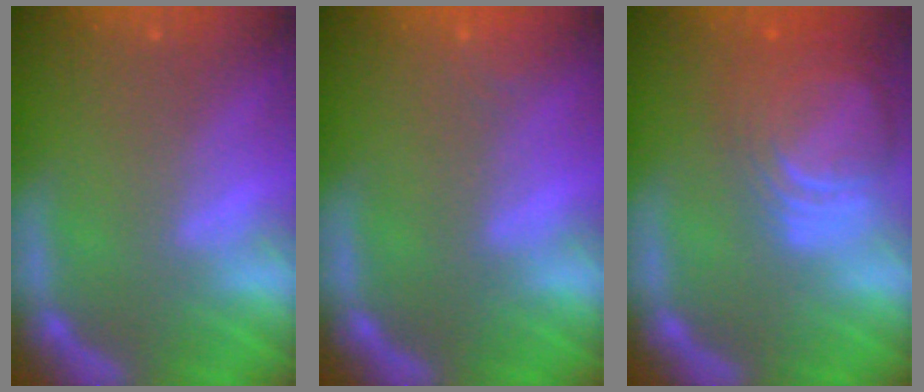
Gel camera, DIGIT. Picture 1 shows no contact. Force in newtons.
{"total": 1.4}
{"total": 9.0}